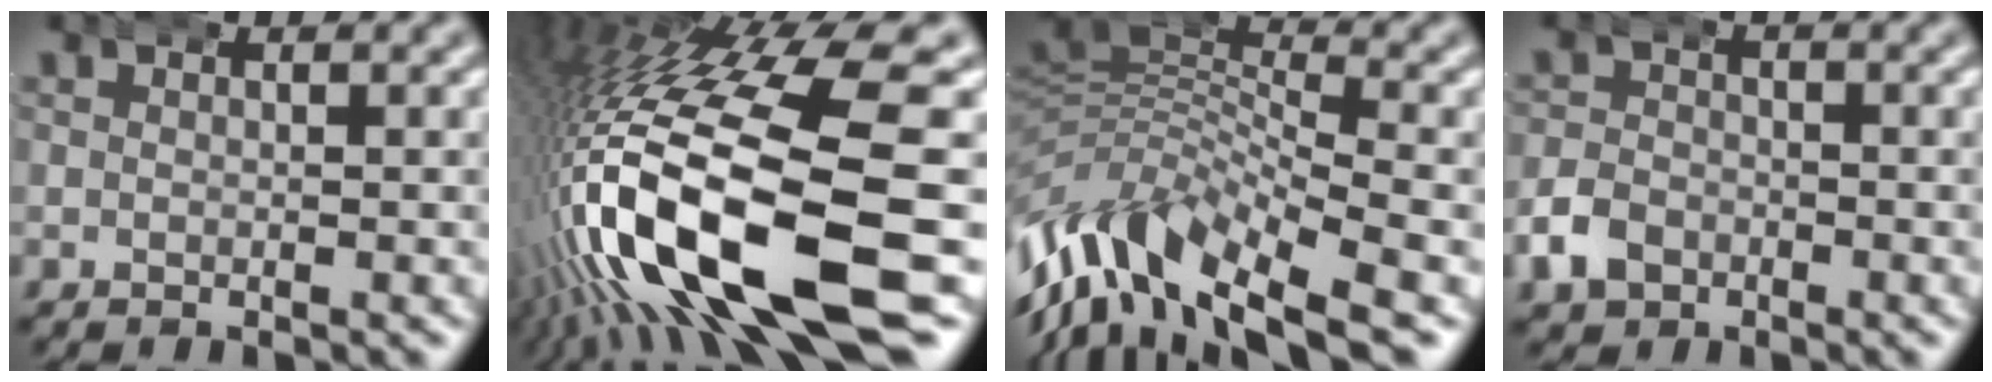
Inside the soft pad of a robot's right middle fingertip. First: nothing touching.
{"total": 19.0, "force": [-2.6, 8.5, 16.7], "torque": [-0.352, -0.028, -0.014]}
{"total": 12.2, "force": [-3.6, 8.3, 8.1], "torque": [-0.199, -0.035, -0.057]}
{"total": 3.0, "force": [-1.5, 2.4, 1.0], "torque": [-0.027, 0.002, -0.032]}